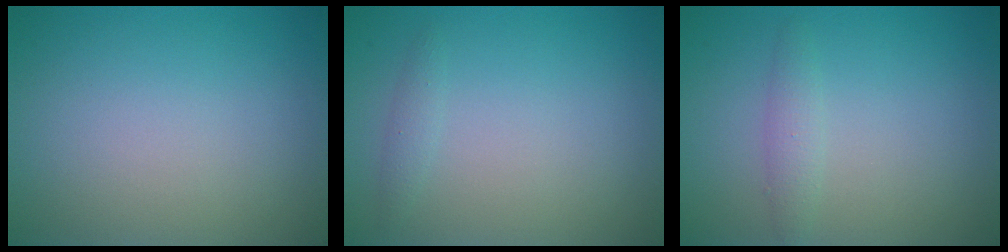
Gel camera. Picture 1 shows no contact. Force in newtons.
{"total": 0.8, "press": 0.8, "slide": 0.1}
{"total": 1.4, "press": 1.4, "slide": 0.0}